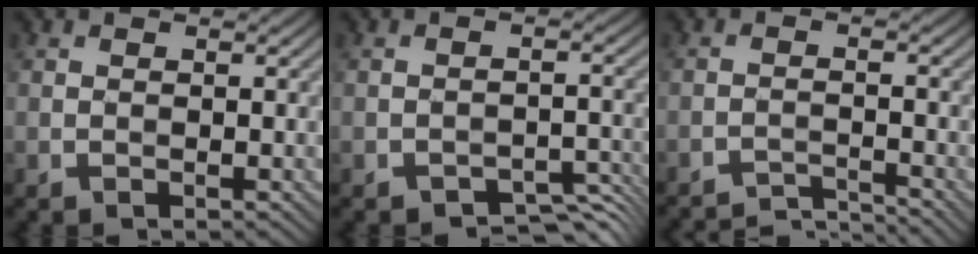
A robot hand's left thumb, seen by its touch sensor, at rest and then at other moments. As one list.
[{"total": 3.2, "force": [-3.0, 0.7, 0.8], "torque": [-0.009, 0.004, -0.043]}, {"total": 3.5, "force": [-3.5, -0.4, 0.1], "torque": [0.007, 0.006, -0.072]}]